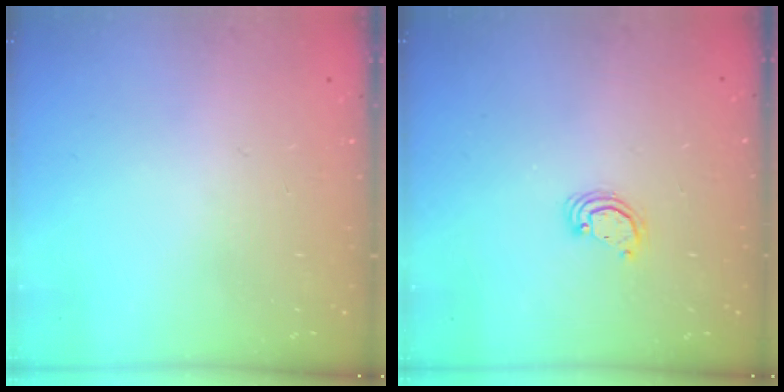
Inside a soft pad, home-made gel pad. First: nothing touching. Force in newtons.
{"total": 2.5, "press": 2.5, "slide": 0.2}